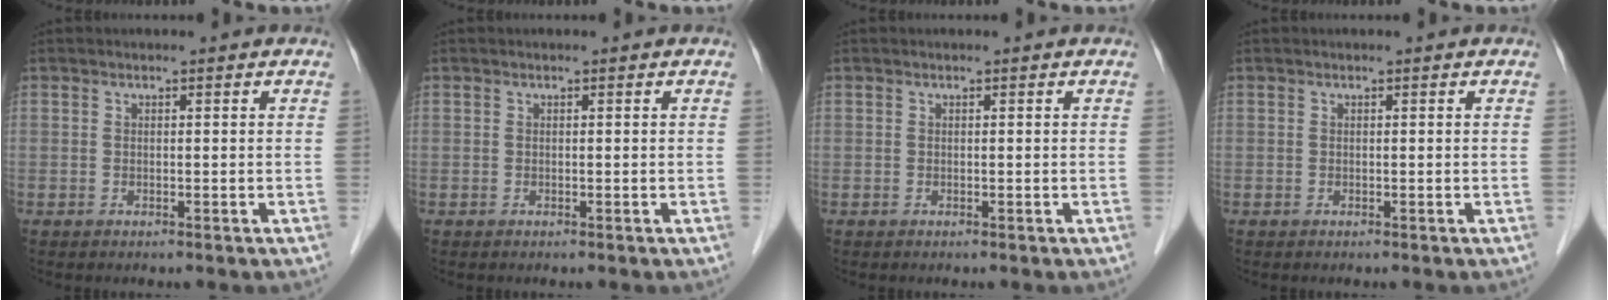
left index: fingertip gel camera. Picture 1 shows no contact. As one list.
[{"total": 0.0}, {"total": 0.0}, {"total": 0.0}]